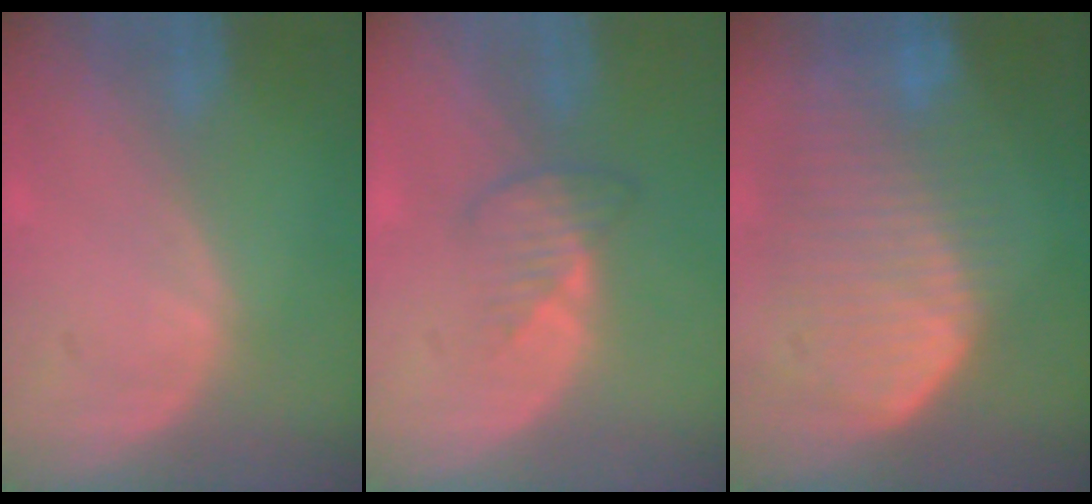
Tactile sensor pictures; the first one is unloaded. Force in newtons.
{"total": 3.0, "press": 2.8, "slide": 1.1}
{"total": 10.5, "press": 9.1, "slide": 5.1}